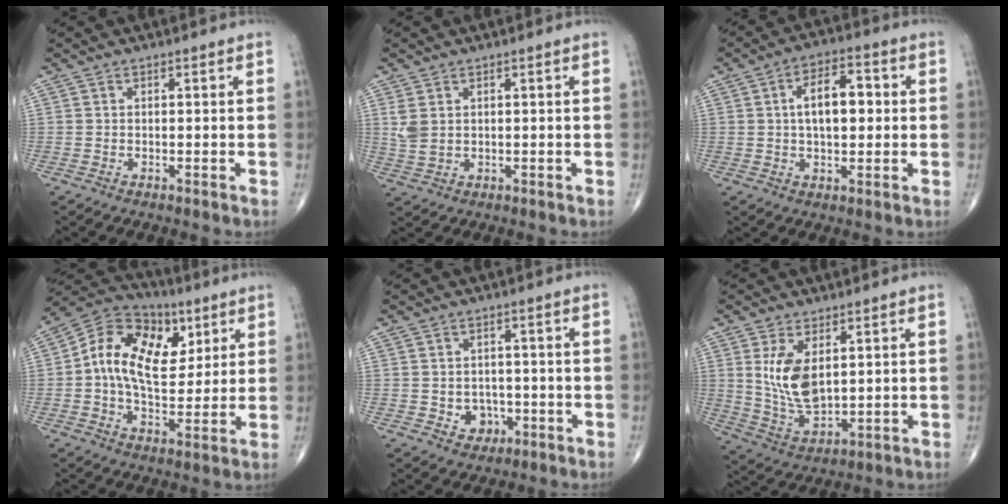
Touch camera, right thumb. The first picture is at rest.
{"total": 3.3, "force": [1.1, 2.1, 2.3], "torque": [-0.055, 0.000, 0.031]}
{"total": 9.4, "force": [1.0, 4.9, 7.9], "torque": [-0.111, 0.016, 0.013]}
{"total": 16.7, "force": [3.9, 10.8, 12.1], "torque": [-0.178, 0.007, 0.060]}
{"total": 4.6, "force": [-1.3, 3.9, 2.1], "torque": [-0.003, 0.008, -0.011]}
{"total": 10.0, "force": [2.5, 5.3, 8.1], "torque": [-0.148, -0.022, 0.064]}